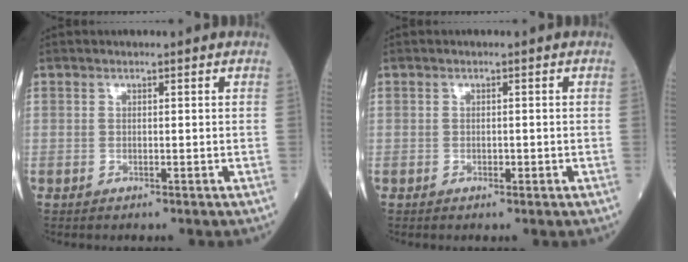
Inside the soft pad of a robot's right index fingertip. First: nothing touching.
{"total": 0.7, "force": [-0.3, 0.4, 0.6], "torque": [-0.009, 0.001, -0.003]}